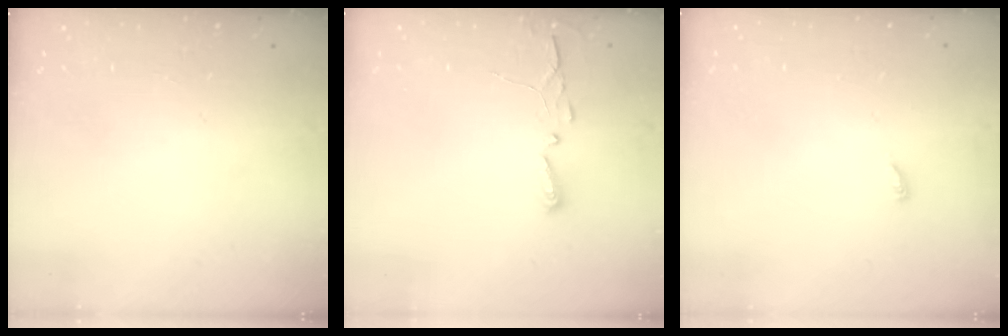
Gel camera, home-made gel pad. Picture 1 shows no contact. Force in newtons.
{"total": 2.9, "press": 2.9, "slide": 0.4}
{"total": 2.5, "press": 2.5, "slide": 0.2}